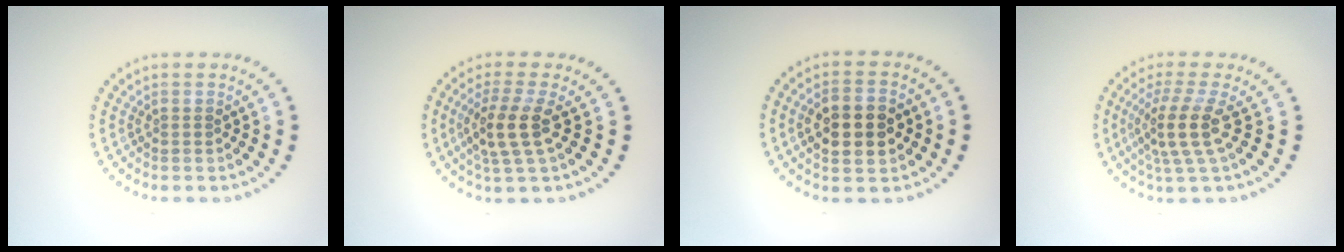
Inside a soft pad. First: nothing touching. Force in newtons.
{"total": 3.5, "press": 3.0, "slide": 1.8}
{"total": 5.0, "press": 5.0, "slide": 0.3}
{"total": 3.8, "press": 2.8, "slide": 2.5}